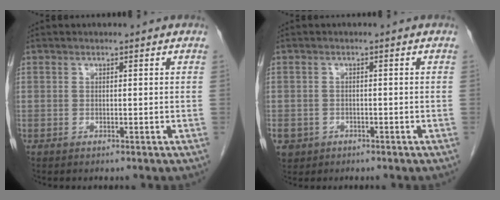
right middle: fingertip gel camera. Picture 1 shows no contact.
{"total": 4.1, "force": [-2.2, 3.4, 0.8], "torque": [-0.018, 0.003, -0.032]}